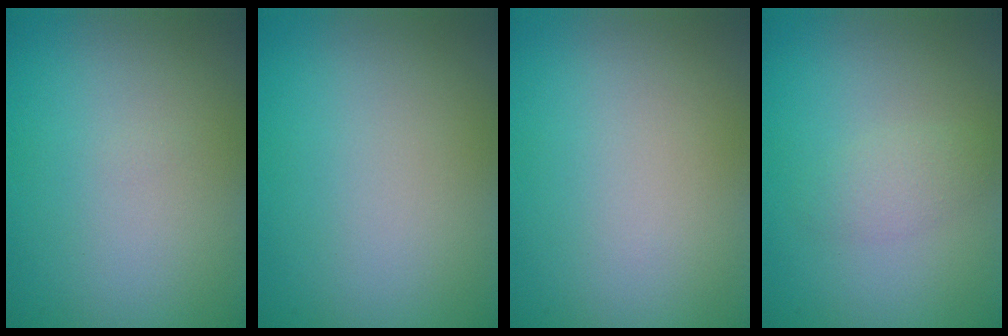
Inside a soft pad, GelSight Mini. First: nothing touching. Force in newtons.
{"total": 0.0}
{"total": 0.0}
{"total": 1.6, "press": 1.6, "slide": 0.1}